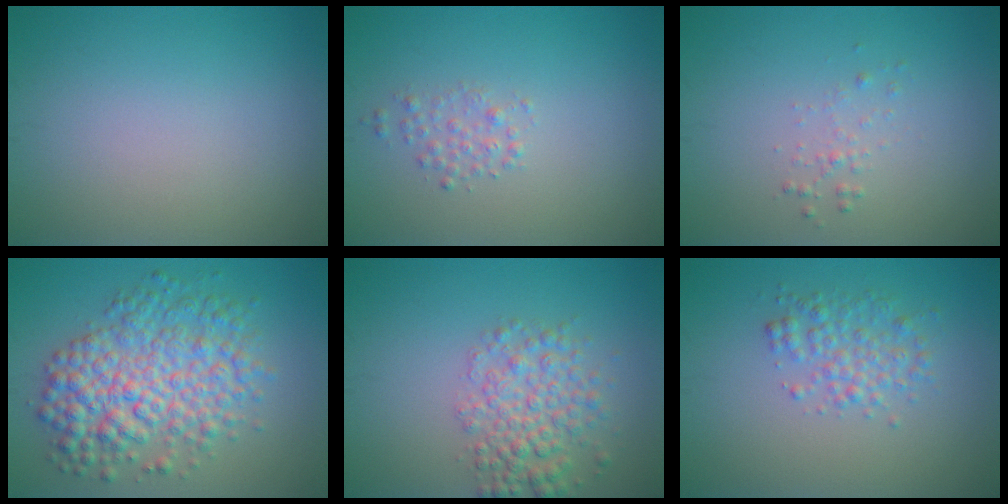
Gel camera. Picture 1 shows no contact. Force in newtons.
{"total": 1.3, "press": 1.3, "slide": 0.0}
{"total": 0.9, "press": 0.9, "slide": 0.0}
{"total": 7.4, "press": 7.4, "slide": 0.0}
{"total": 4.2, "press": 4.2, "slide": 0.1}
{"total": 2.6, "press": 2.6, "slide": 0.0}